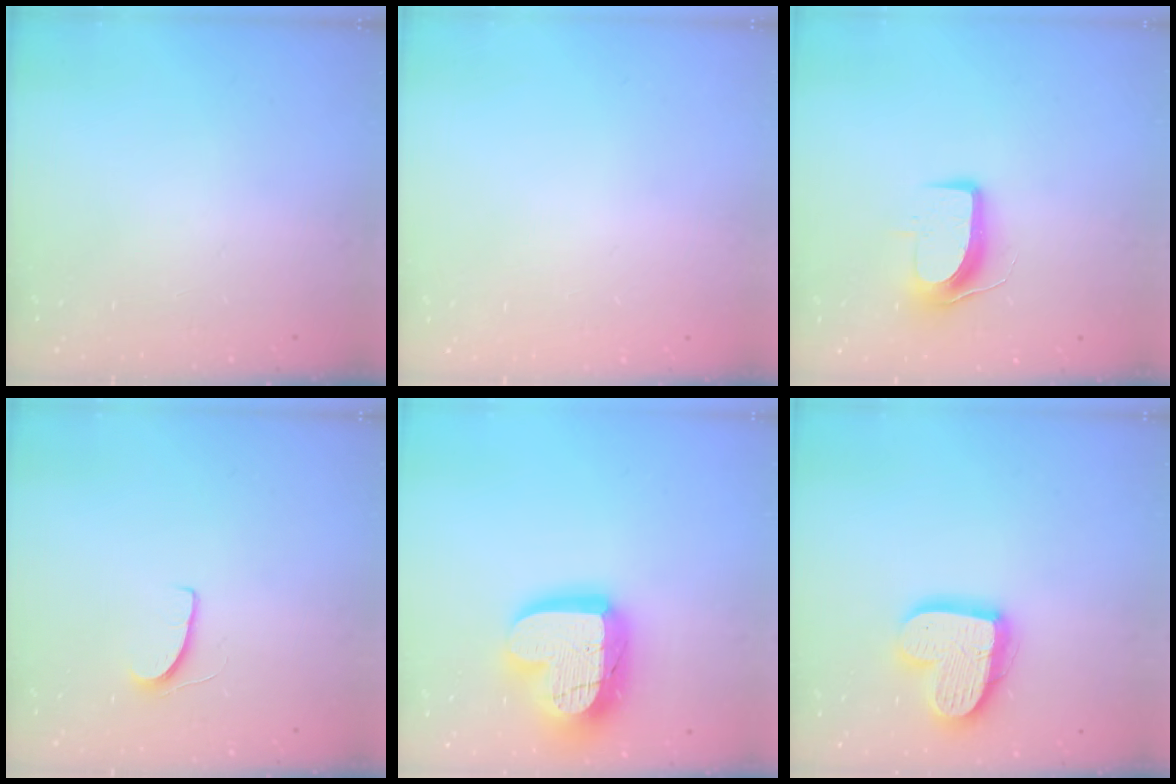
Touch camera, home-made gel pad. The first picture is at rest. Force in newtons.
{"total": 0.0}
{"total": 8.9, "press": 8.9, "slide": 0.3}
{"total": 5.1, "press": 5.0, "slide": 0.5}
{"total": 21.4, "press": 21.3, "slide": 1.7}
{"total": 16.2, "press": 16.2, "slide": 1.1}